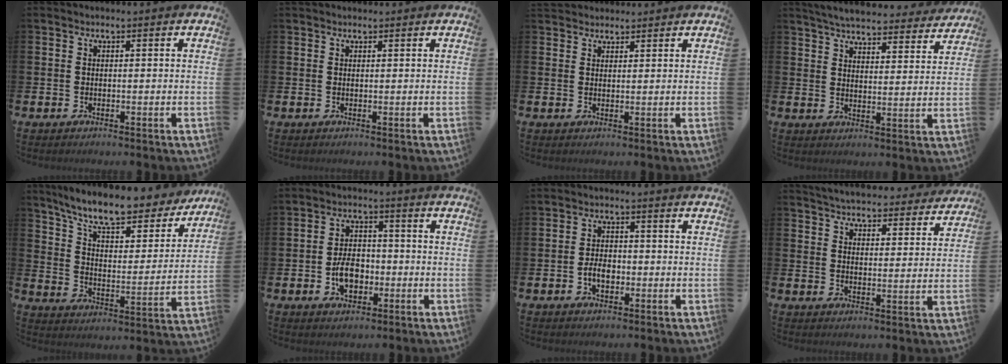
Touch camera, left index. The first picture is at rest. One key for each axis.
{"total": 0.7, "fx": 0.7, "fy": 0.3, "fz": 0.0, "tx": 0.008, "ty": -0.001, "tz": 0.011}
{"total": 2.4, "fx": 2.2, "fy": 0.7, "fz": -0.2, "tx": 0.006, "ty": -0.007, "tz": 0.040}
{"total": 5.4, "fx": 5.3, "fy": 0.6, "fz": 1.1, "tx": -0.033, "ty": -0.036, "tz": 0.088}
{"total": 9.6, "fx": 8.6, "fy": 2.0, "fz": 3.8, "tx": -0.092, "ty": -0.063, "tz": 0.142}
{"total": 5.2, "fx": -1.5, "fy": 3.5, "fz": 3.6, "tx": -0.052, "ty": 0.004, "tz": -0.030}
{"total": 3.2, "fx": -0.9, "fy": 2.0, "fz": 2.3, "tx": -0.028, "ty": -0.001, "tz": -0.021}
{"total": 5.0, "fx": 4.9, "fy": 0.8, "fz": 0.4, "tx": -0.019, "ty": -0.038, "tz": 0.083}